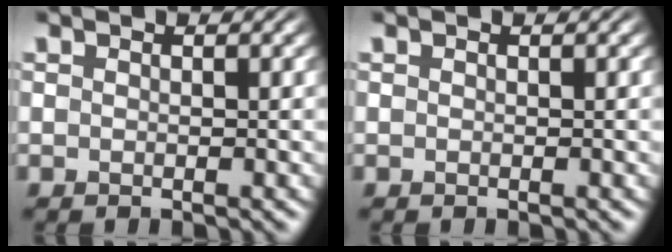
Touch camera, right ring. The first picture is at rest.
{"total": 0.0}